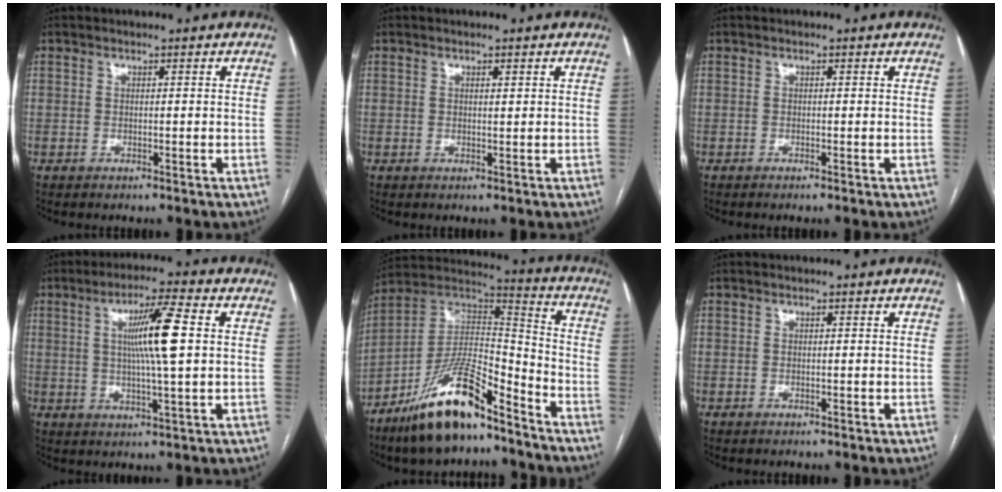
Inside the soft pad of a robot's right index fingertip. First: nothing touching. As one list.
[{"total": 0.8, "force": [0.4, 0.2, 0.6], "torque": [-0.013, -0.001, 0.006]}, {"total": 0.0}, {"total": 9.8, "force": [1.6, 0.1, 9.7], "torque": [-0.170, 0.005, 0.027]}, {"total": 16.6, "force": [-11.7, 4.0, 11.1], "torque": [-0.199, 0.017, -0.205]}, {"total": 0.0}]